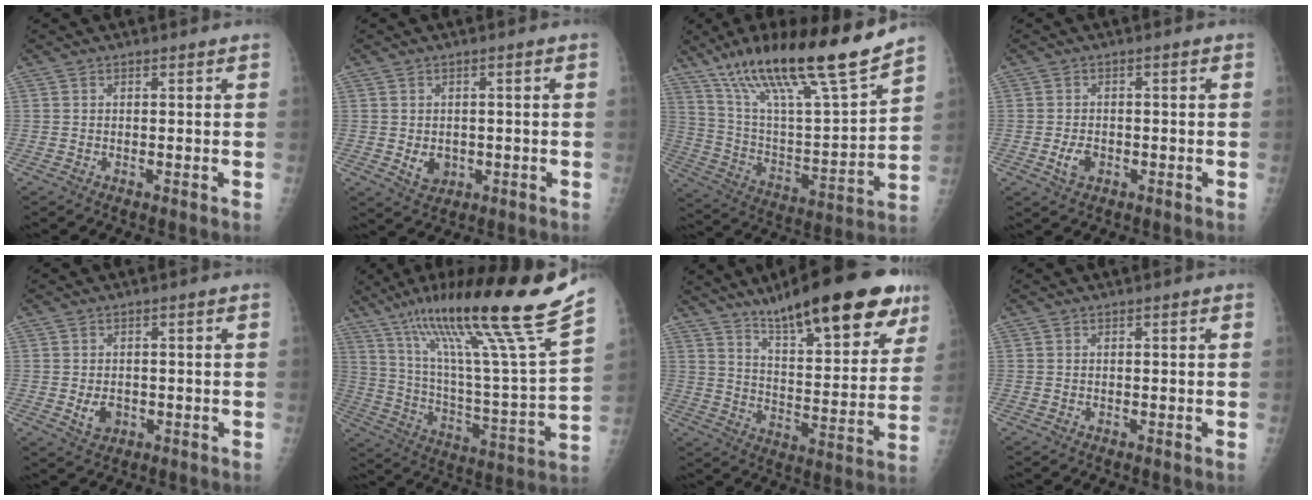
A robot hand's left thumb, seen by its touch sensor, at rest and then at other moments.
{"total": 4.1, "force": [-0.7, 3.2, 2.5], "torque": [-0.022, 0.001, -0.001]}
{"total": 24.5, "force": [17.7, 3.5, 16.5], "torque": [-0.261, -0.065, 0.312]}
{"total": 3.2, "force": [-1.1, 2.1, 2.2], "torque": [-0.037, 0.007, -0.017]}
{"total": 3.8, "force": [-0.9, 2.8, 2.4], "torque": [-0.029, 0.004, -0.007]}
{"total": 27.6, "force": [18.9, 0.7, 20.1], "torque": [-0.311, -0.070, 0.319]}
{"total": 24.1, "force": [15.8, 6.3, 17.0], "torque": [-0.215, -0.056, 0.242]}
{"total": 0.0}